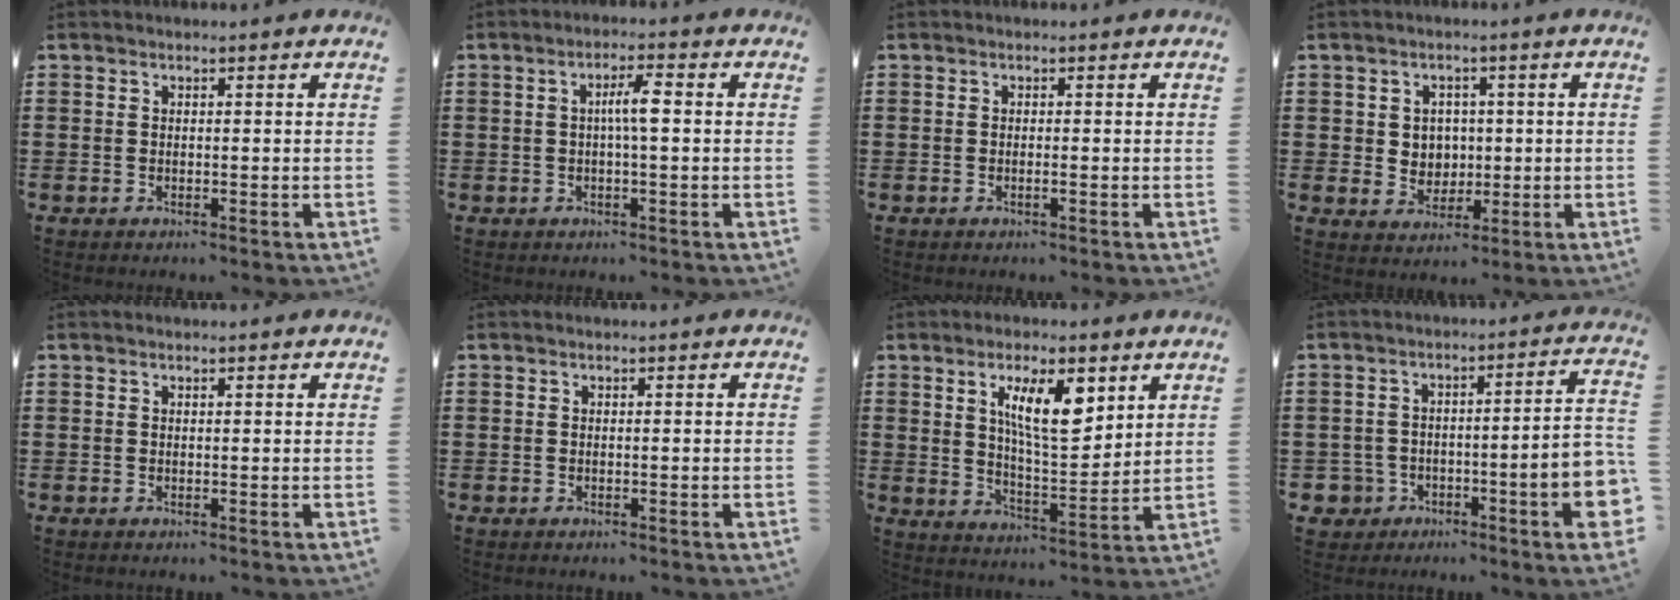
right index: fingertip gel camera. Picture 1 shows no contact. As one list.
[{"total": 3.8, "force": [0.1, 0.5, 3.8], "torque": [-0.071, 0.003, -0.002]}, {"total": 0.6, "force": [-0.2, 0.0, 0.6], "torque": [-0.010, -0.003, -0.003]}, {"total": 3.8, "force": [0.4, 3.5, 1.4], "torque": [-0.027, 0.002, 0.003]}, {"total": 0.0}, {"total": 0.0}, {"total": 10.1, "force": [4.7, 3.5, 8.2], "torque": [-0.154, 0.001, 0.079]}, {"total": 8.2, "force": [-3.0, 3.3, 6.9], "torque": [-0.127, -0.004, -0.051]}]